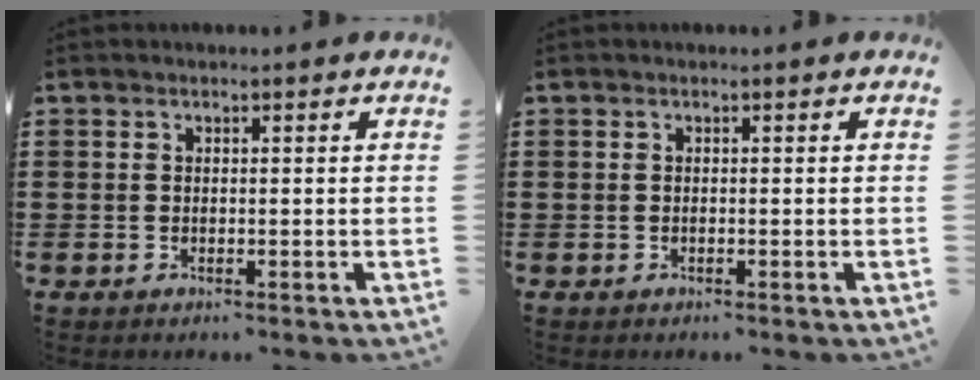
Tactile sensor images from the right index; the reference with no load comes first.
{"total": 0.0}